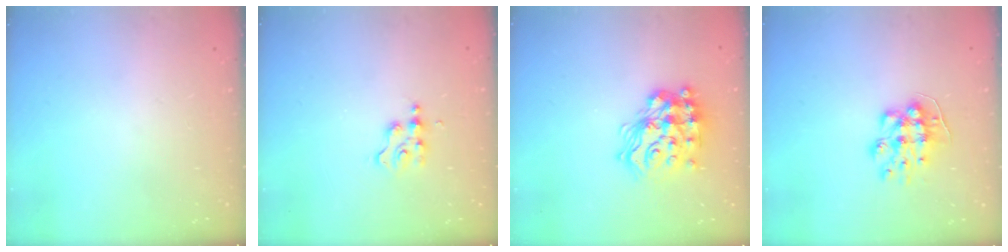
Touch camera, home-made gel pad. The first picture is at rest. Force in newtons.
{"total": 2.9, "press": 2.9, "slide": 0.4}
{"total": 17.8, "press": 17.8, "slide": 1.4}
{"total": 8.9, "press": 8.9, "slide": 0.1}